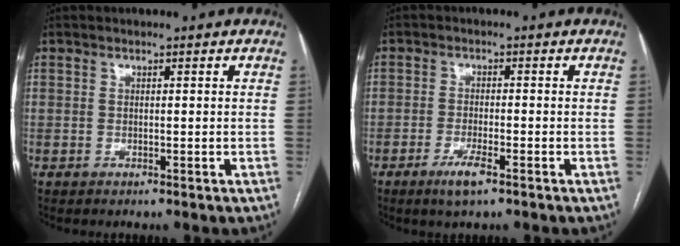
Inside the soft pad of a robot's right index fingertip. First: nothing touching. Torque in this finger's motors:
{"motor_torque": [0.14, 0.08, -0.02, 0.03]}